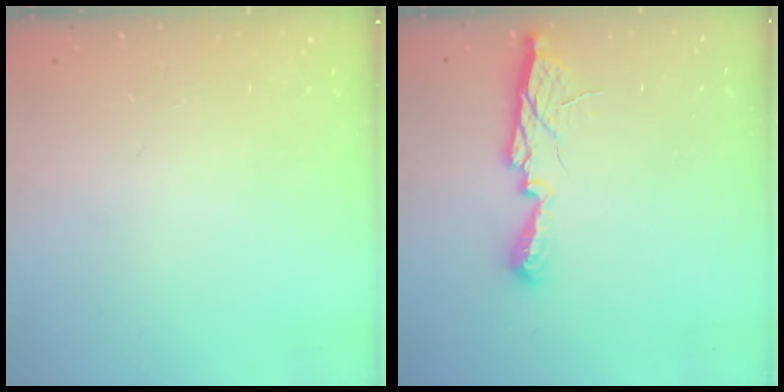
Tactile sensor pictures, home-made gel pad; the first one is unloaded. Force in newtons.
{"total": 9.7, "press": 9.7, "slide": 0.9}